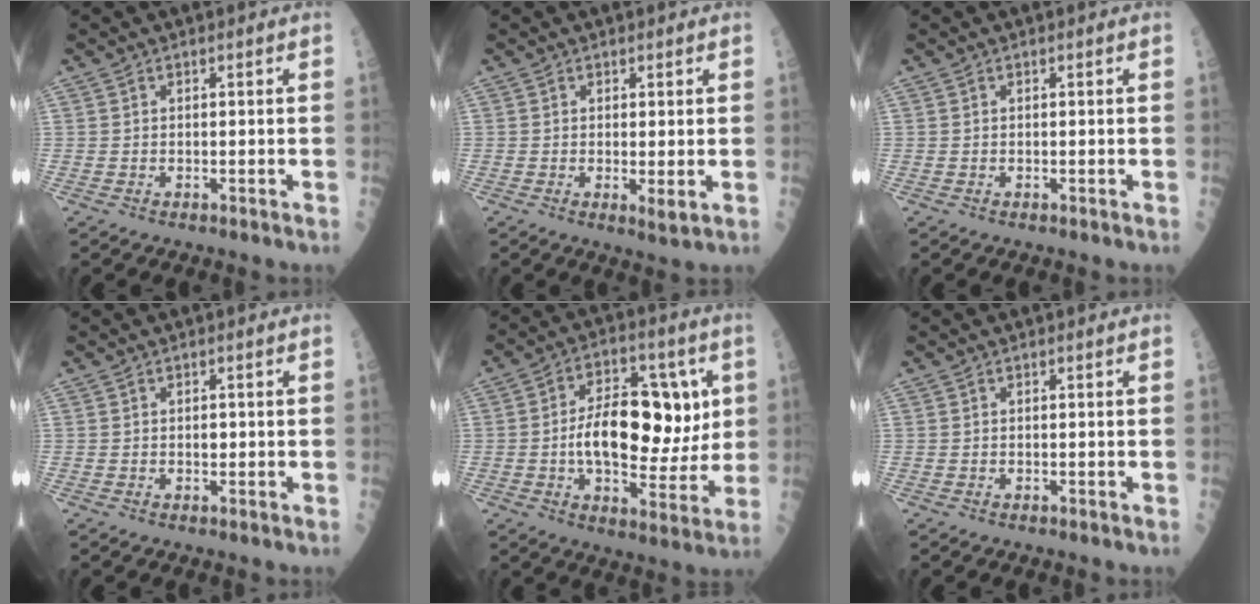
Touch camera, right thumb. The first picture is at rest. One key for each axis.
{"total": 2.2, "fx": -0.1, "fy": 0.4, "fz": 2.1, "tx": -0.036, "ty": -0.008, "tz": 0.000}
{"total": 0.0}
{"total": 0.9, "fx": 0.0, "fy": 0.6, "fz": 0.7, "tx": -0.004, "ty": 0.001, "tz": 0.000}
{"total": 17.9, "fx": 1.2, "fy": 9.9, "fz": 14.8, "tx": -0.188, "ty": 0.011, "tz": 0.022}
{"total": 0.0}